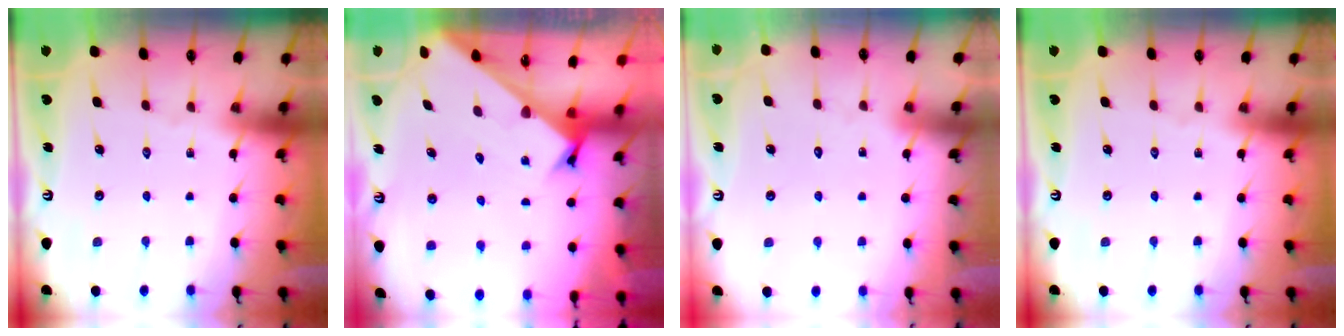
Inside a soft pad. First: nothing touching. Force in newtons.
{"total": 2.3, "press": 2.3, "slide": 0.2}
{"total": 1.9, "press": 1.9, "slide": 0.1}
{"total": 0.0}